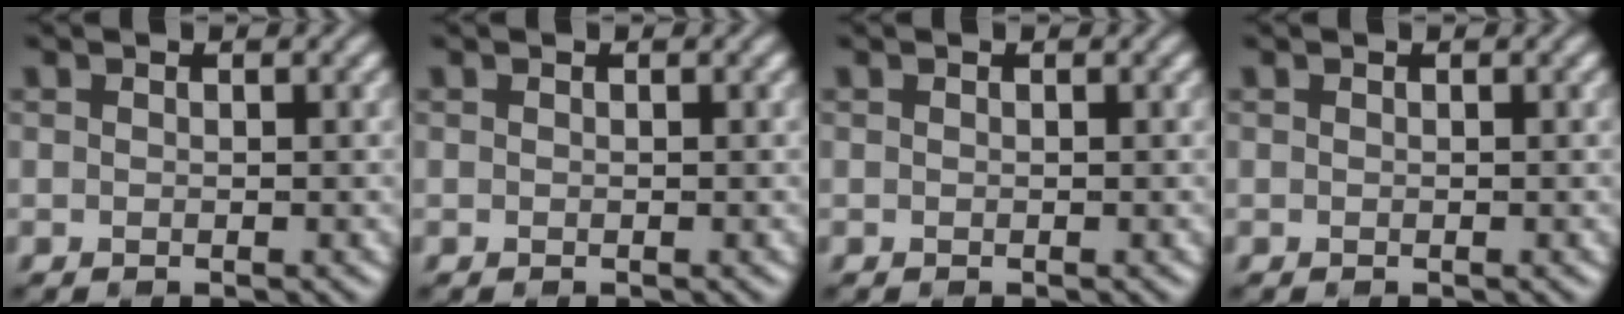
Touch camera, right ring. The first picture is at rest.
{"total": 0.0}
{"total": 0.0}
{"total": 0.0}